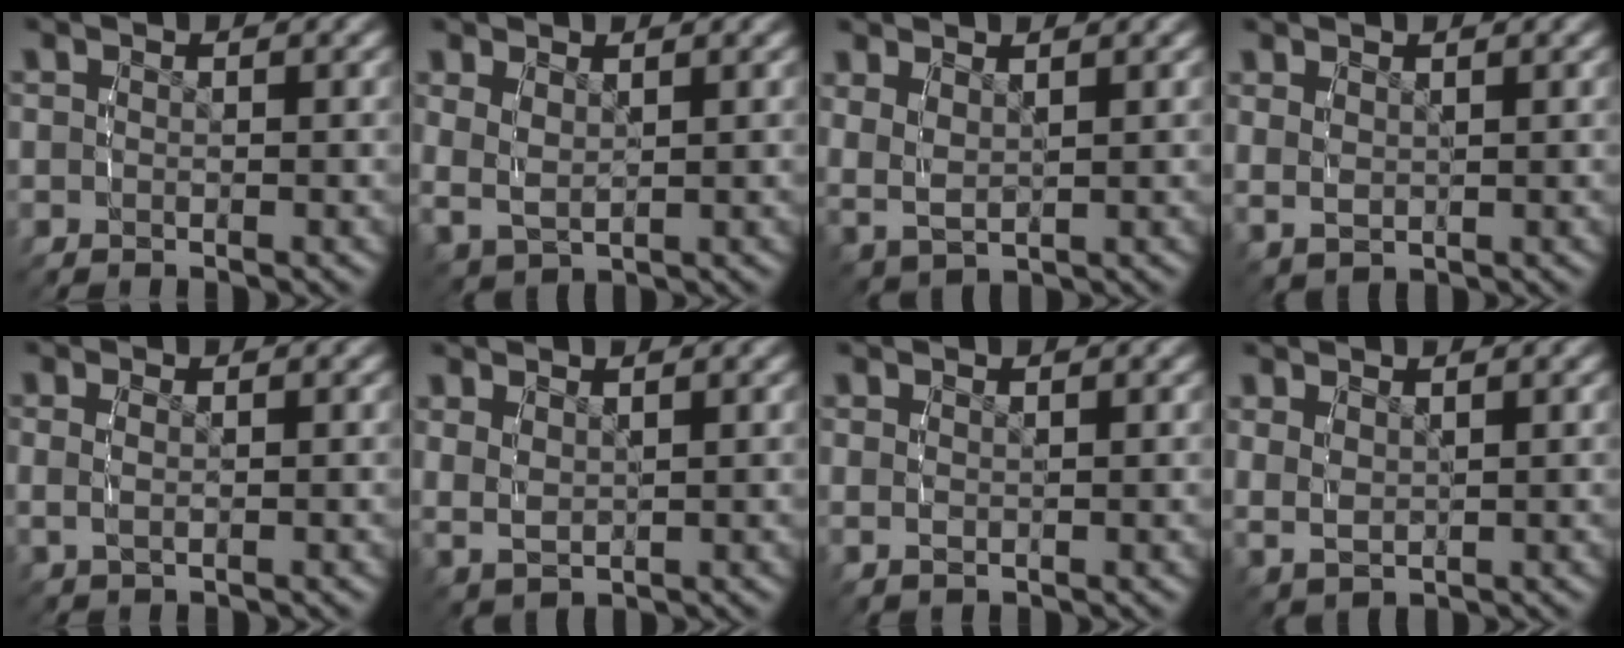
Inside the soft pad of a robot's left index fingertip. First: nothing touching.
{"total": 3.4, "force": [1.2, 2.6, 1.8], "torque": [-0.060, -0.009, 0.030]}
{"total": 4.3, "force": [1.5, 3.2, 2.3], "torque": [-0.076, -0.009, 0.033]}
{"total": 1.8, "force": [1.1, 1.0, 1.1], "torque": [-0.030, -0.002, 0.031]}
{"total": 1.1, "force": [0.4, 0.3, 1.0], "torque": [-0.023, -0.004, 0.013]}
{"total": 3.0, "force": [1.4, 2.1, 1.7], "torque": [-0.049, -0.004, 0.034]}
{"total": 0.9, "force": [0.6, 0.0, 0.7], "torque": [-0.014, 0.000, 0.018]}
{"total": 2.7, "force": [1.3, 1.8, 1.5], "torque": [-0.044, -0.004, 0.033]}